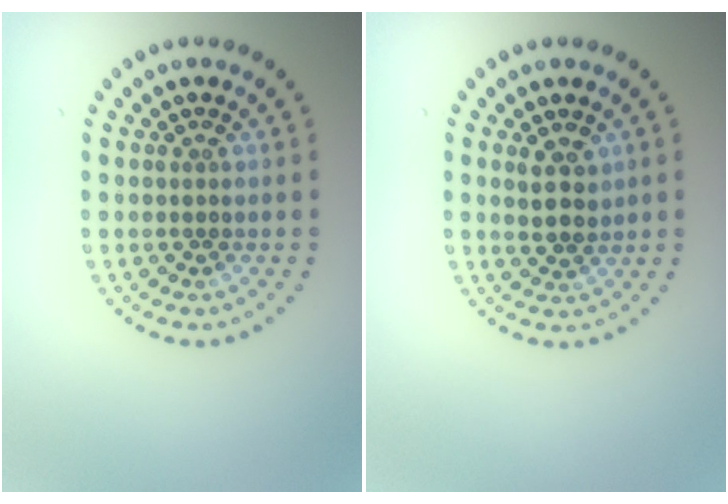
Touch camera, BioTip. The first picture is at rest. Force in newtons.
{"total": 2.3, "press": 2.1, "slide": 1.0}